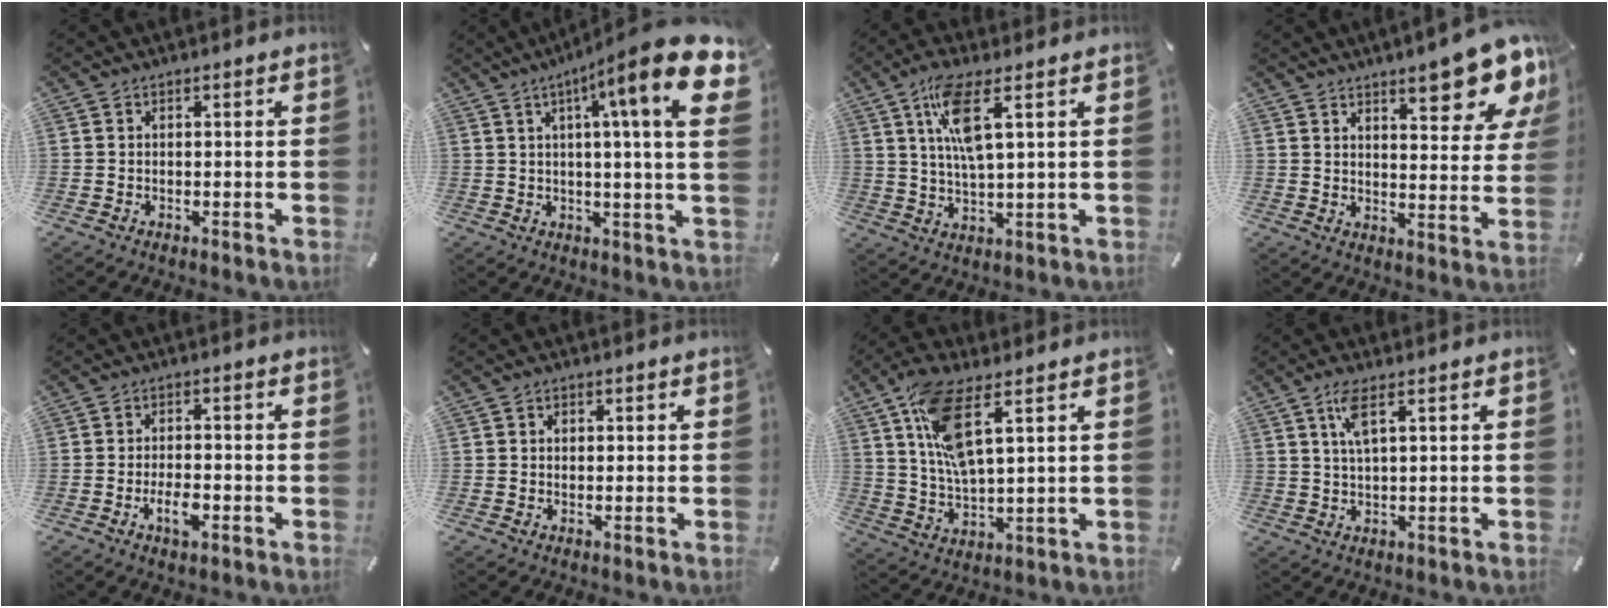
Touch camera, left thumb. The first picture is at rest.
{"total": 18.5, "force": [7.1, 1.4, 17.1], "torque": [-0.260, -0.047, 0.089]}
{"total": 9.3, "force": [3.8, 2.3, 8.2], "torque": [-0.166, -0.003, 0.062]}
{"total": 13.9, "force": [9.7, 4.6, 8.8], "torque": [-0.104, -0.064, 0.159]}
{"total": 4.8, "force": [-2.0, 2.2, 3.8], "torque": [-0.074, 0.007, -0.035]}
{"total": 1.1, "force": [0.2, 1.0, 0.4], "torque": [-0.001, 0.003, 0.000]}
{"total": 12.5, "force": [5.7, 4.1, 10.4], "torque": [-0.219, -0.015, 0.100]}
{"total": 5.5, "force": [2.6, 1.4, 4.7], "torque": [-0.101, 0.005, 0.044]}